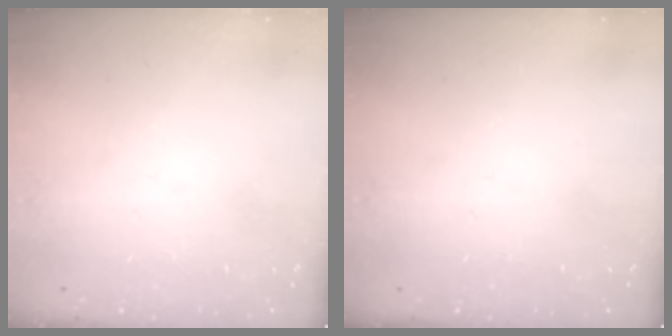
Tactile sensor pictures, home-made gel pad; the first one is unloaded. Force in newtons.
{"total": 0.0}